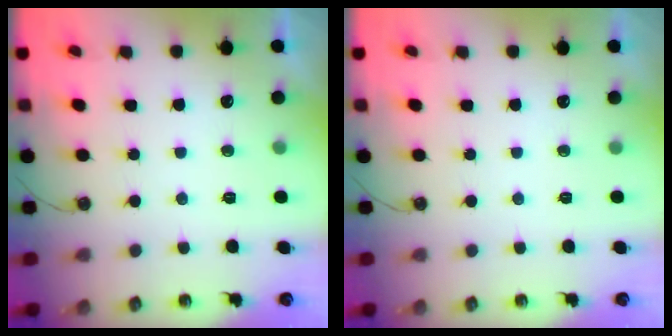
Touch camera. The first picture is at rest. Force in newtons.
{"total": 0.0}